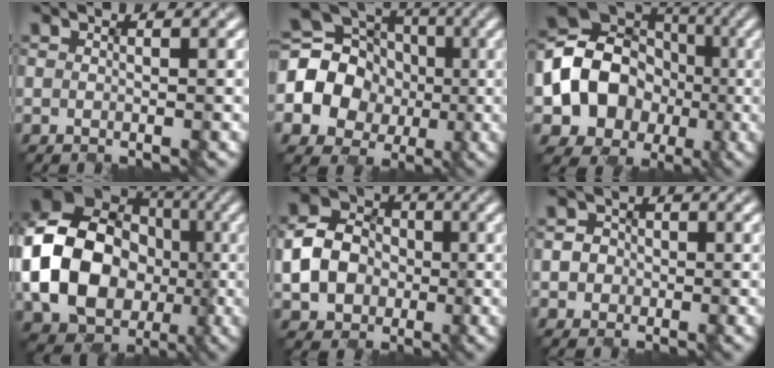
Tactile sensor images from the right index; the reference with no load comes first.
{"total": 11.7, "force": [-1.4, 10.8, 4.4], "torque": [-0.116, 0.012, -0.046]}
{"total": 13.0, "force": [-2.3, 11.5, 5.7], "torque": [-0.101, -0.006, -0.069]}
{"total": 15.2, "force": [-2.3, 12.5, 8.4], "torque": [-0.176, 0.002, -0.045]}
{"total": 5.9, "force": [-1.1, 5.2, 2.6], "torque": [-0.063, 0.008, -0.027]}
{"total": 1.9, "force": [-0.5, 1.8, 0.2], "torque": [-0.005, 0.001, -0.007]}